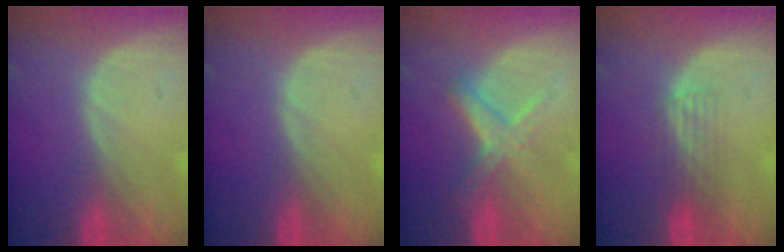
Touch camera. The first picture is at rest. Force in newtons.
{"total": 0.0}
{"total": 5.6, "press": 5.4, "slide": 1.5}
{"total": 2.9, "press": 2.6, "slide": 1.2}